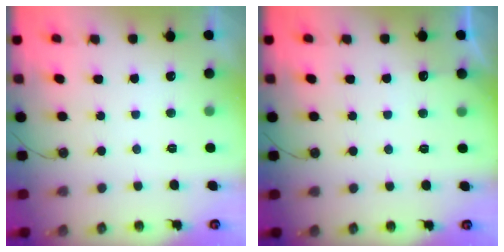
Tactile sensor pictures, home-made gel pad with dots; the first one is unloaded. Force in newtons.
{"total": 2.8, "press": 2.8, "slide": 0.4}